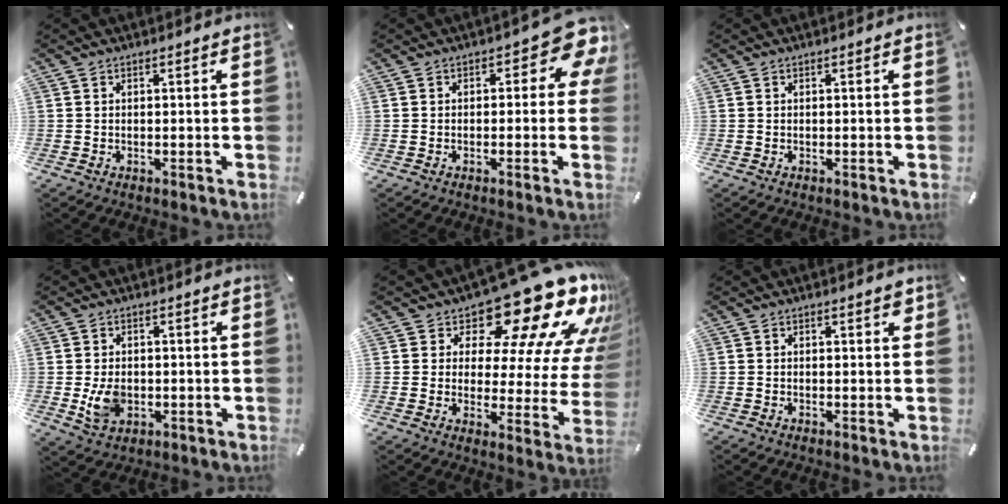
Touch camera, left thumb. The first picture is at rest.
{"total": 7.5, "force": [2.3, 3.7, 6.1], "torque": [-0.069, -0.017, 0.034]}
{"total": 0.0}
{"total": 6.4, "force": [-0.7, 4.8, 4.2], "torque": [-0.082, -0.006, -0.014]}
{"total": 22.1, "force": [15.3, 9.1, 13.1], "torque": [-0.162, -0.126, 0.245]}
{"total": 0.9, "force": [0.4, 0.5, 0.6], "torque": [-0.005, 0.000, 0.005]}